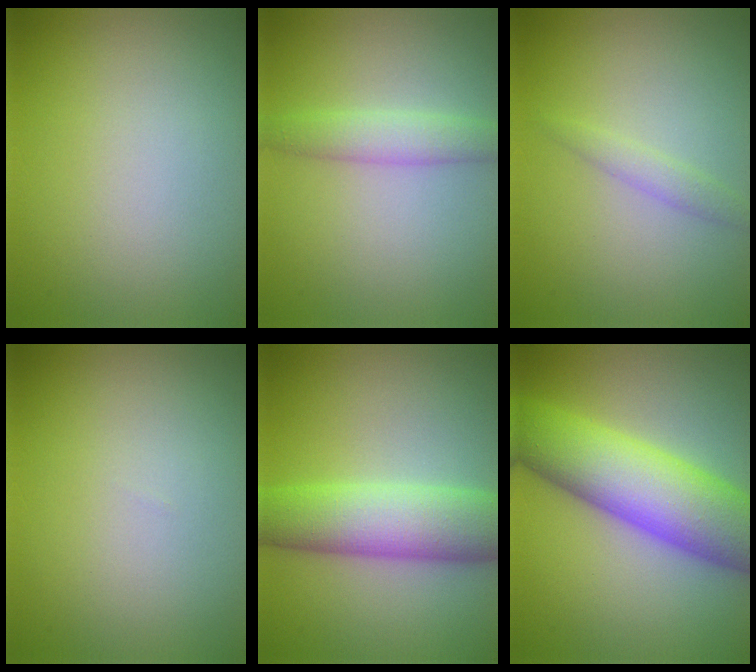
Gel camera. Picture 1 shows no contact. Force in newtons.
{"total": 2.8, "press": 2.8, "slide": 0.1}
{"total": 1.2, "press": 1.2, "slide": 0.1}
{"total": 0.0}
{"total": 7.0, "press": 7.0, "slide": 0.2}
{"total": 9.9, "press": 9.9, "slide": 0.1}